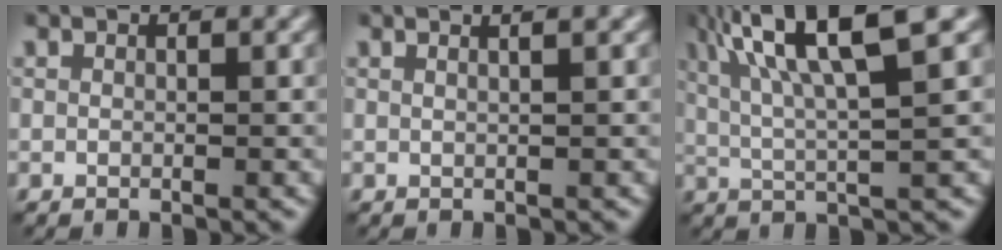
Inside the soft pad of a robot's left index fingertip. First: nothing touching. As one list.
[{"total": 2.7, "force": [1.5, 1.2, 1.9], "torque": [-0.002, 0.007, -0.012]}, {"total": 10.2, "force": [4.6, 2.1, 8.9], "torque": [-0.140, 0.025, 0.077]}]